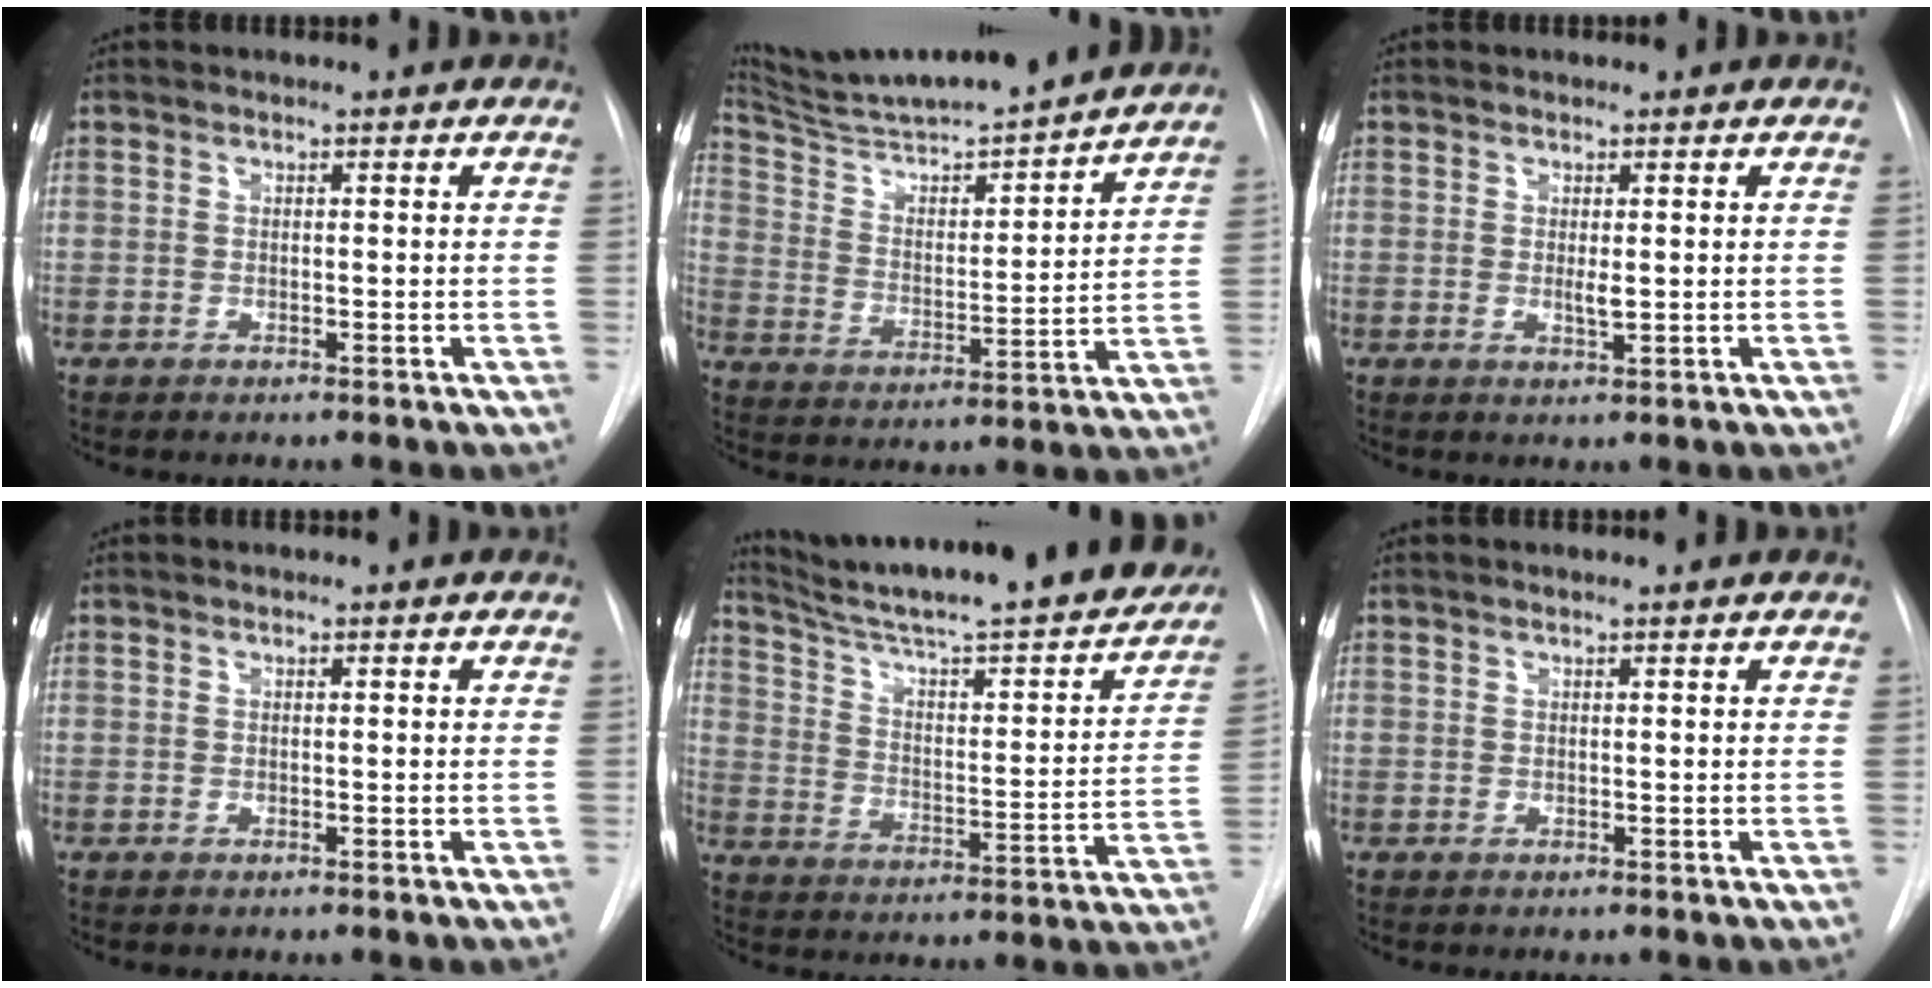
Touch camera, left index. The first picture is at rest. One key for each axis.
{"total": 22.0, "fx": 20.2, "fy": 0.5, "fz": 8.9, "tx": -0.153, "ty": -0.012, "tz": 0.315}
{"total": 1.3, "fx": 0.2, "fy": 0.2, "fz": 1.3, "tx": -0.026, "ty": -0.004, "tz": 0.006}
{"total": 0.0}
{"total": 29.7, "fx": 26.1, "fy": 3.0, "fz": 14.0, "tx": -0.216, "ty": -0.061, "tz": 0.351}
{"total": 0.5, "fx": 0.5, "fy": -0.1, "fz": 0.3, "tx": -0.007, "ty": 0.010, "tz": 0.013}